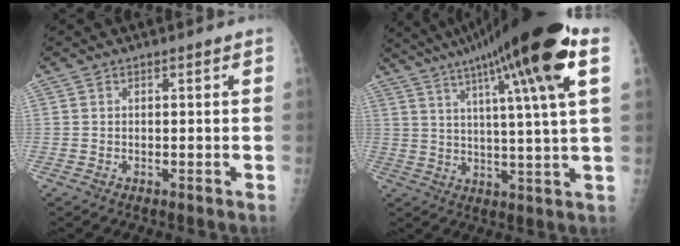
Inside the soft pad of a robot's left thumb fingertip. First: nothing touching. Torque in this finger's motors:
{"motor_torque": [1.54, -0.27, 1.89, -0.88, 0.37]}